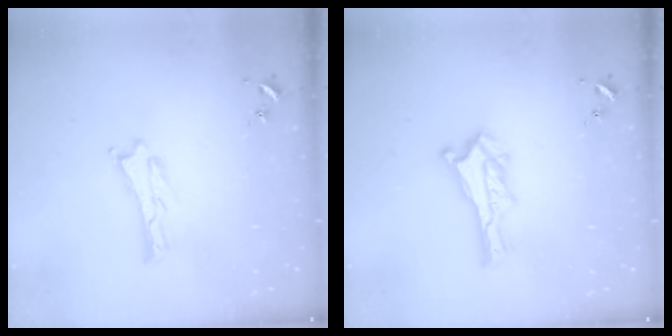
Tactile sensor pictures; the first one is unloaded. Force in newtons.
{"total": 0.6, "press": 0.5, "slide": 0.2}